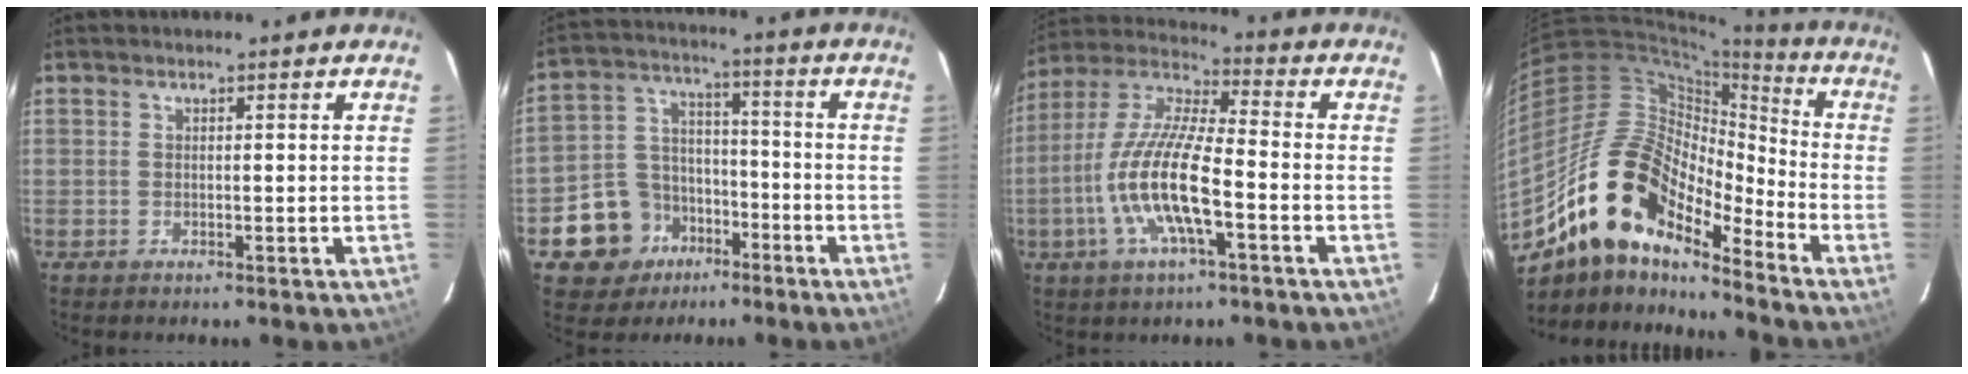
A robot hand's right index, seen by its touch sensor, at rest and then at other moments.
{"total": 11.4, "force": [-6.4, 9.1, 2.6], "torque": [-0.075, 0.043, -0.096]}
{"total": 15.3, "force": [-4.9, 3.4, 14.0], "torque": [-0.285, -0.004, -0.100]}
{"total": 18.3, "force": [-13.1, 6.6, 11.0], "torque": [-0.189, -0.003, -0.260]}